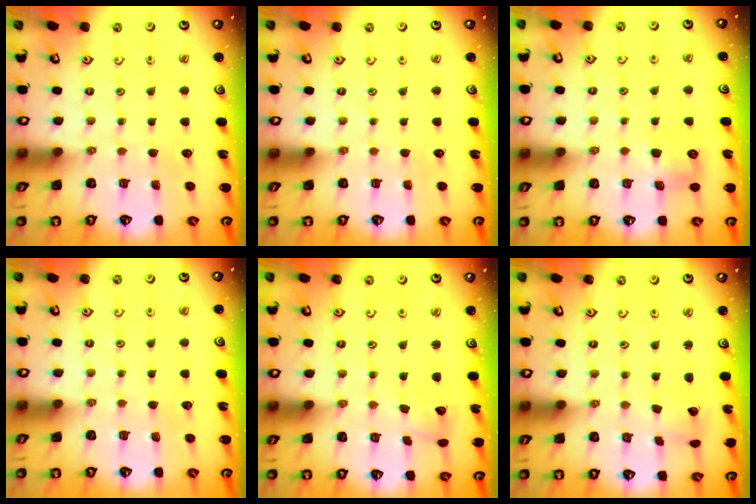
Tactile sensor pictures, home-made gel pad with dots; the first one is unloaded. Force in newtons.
{"total": 0.0}
{"total": 6.7, "press": 6.7, "slide": 0.4}
{"total": 0.0}
{"total": 2.8, "press": 2.8, "slide": 0.4}
{"total": 2.9, "press": 2.9, "slide": 0.1}